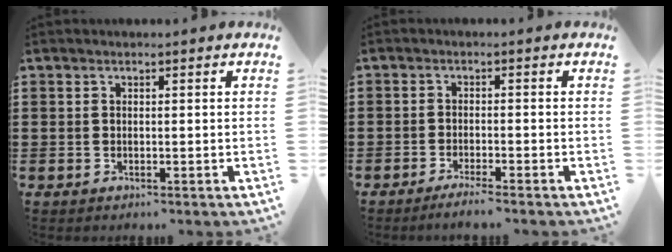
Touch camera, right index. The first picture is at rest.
{"total": 2.1, "force": [-2.0, -0.4, 0.7], "torque": [-0.011, -0.003, -0.036]}